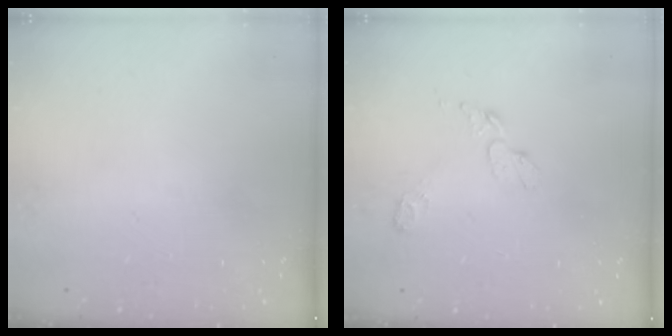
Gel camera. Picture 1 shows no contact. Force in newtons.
{"total": 5.0, "press": 5.0, "slide": 0.6}